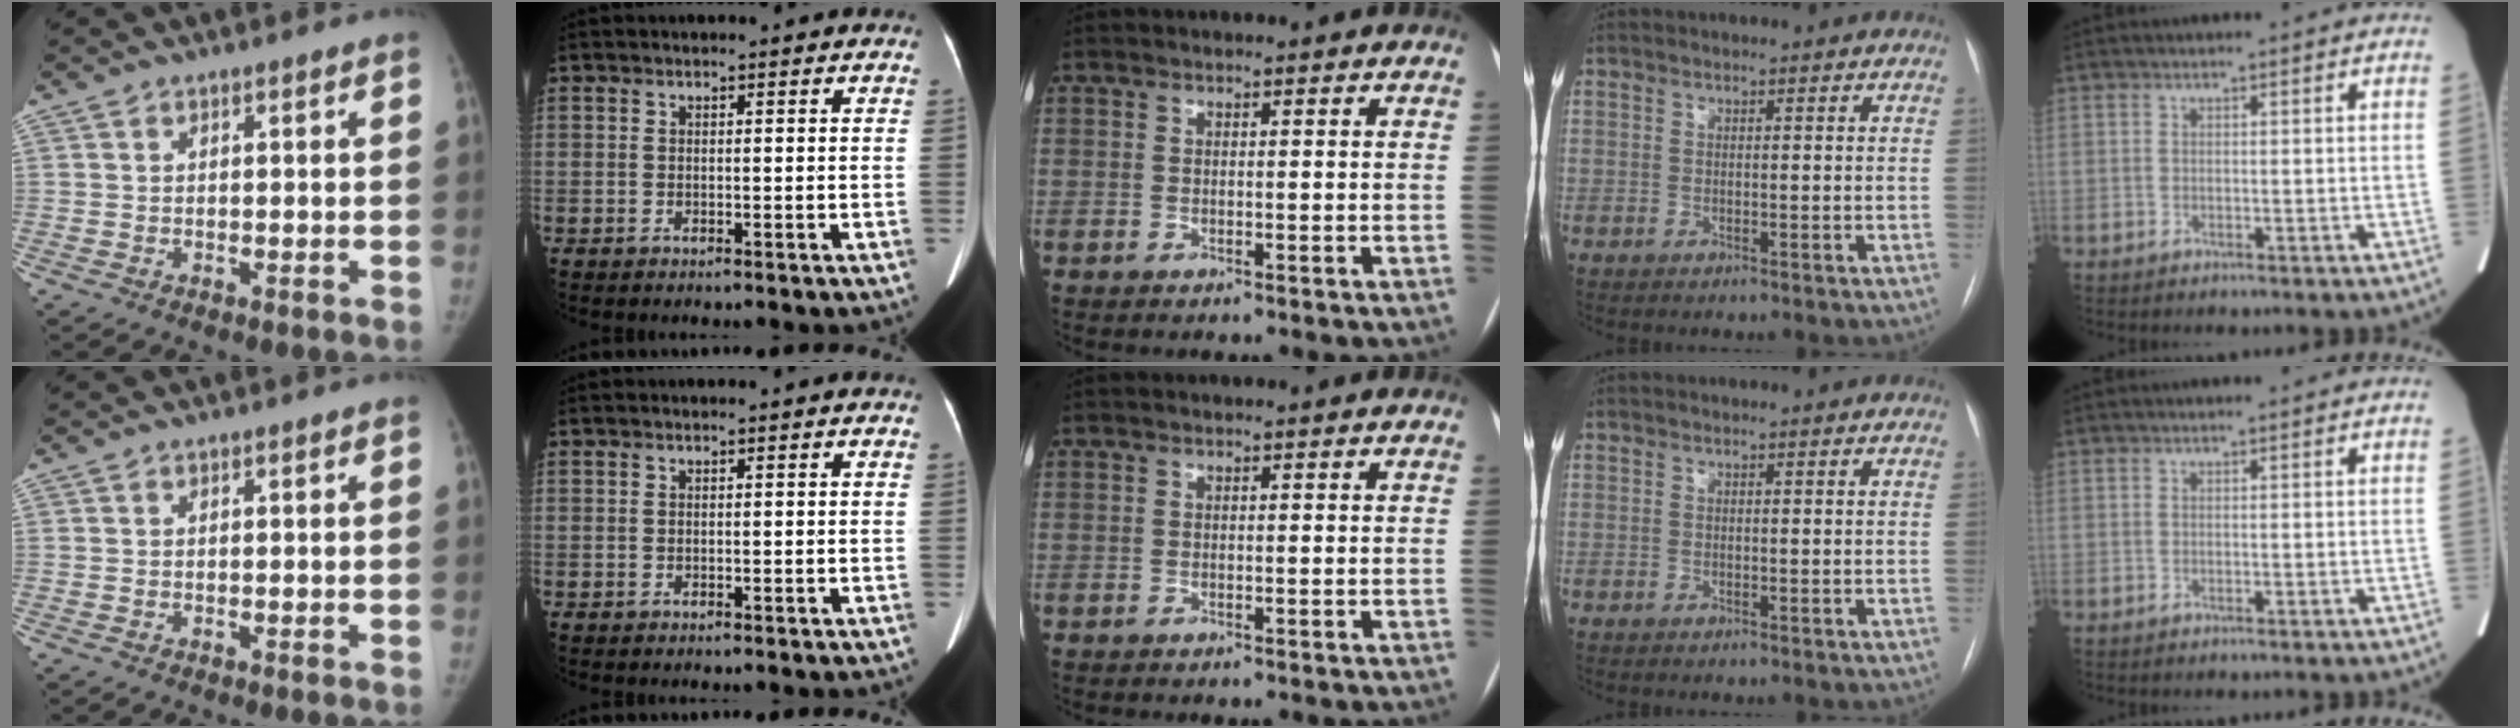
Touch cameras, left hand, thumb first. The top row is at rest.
{}